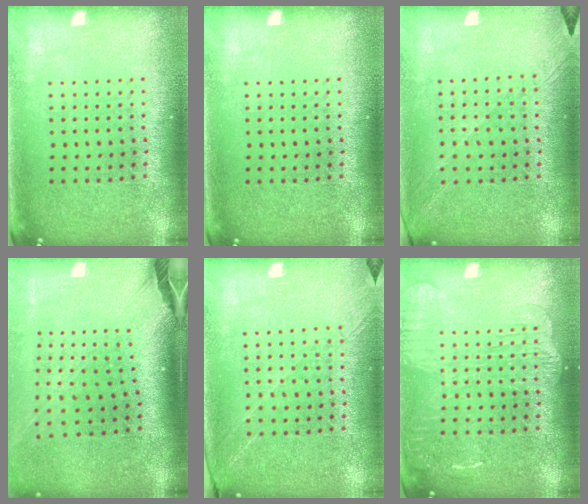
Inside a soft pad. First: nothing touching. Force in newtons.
{"total": 0.0}
{"total": 1.4, "press": 1.2, "slide": 0.8}
{"total": 2.6, "press": 1.9, "slide": 1.8}
{"total": 1.4, "press": 1.3, "slide": 0.6}
{"total": 2.8, "press": 2.8, "slide": 0.3}